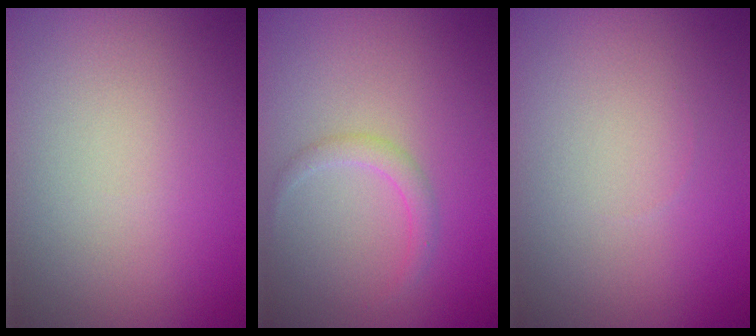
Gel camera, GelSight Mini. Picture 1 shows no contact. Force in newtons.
{"total": 1.4, "press": 1.4, "slide": 0.1}
{"total": 0.0}